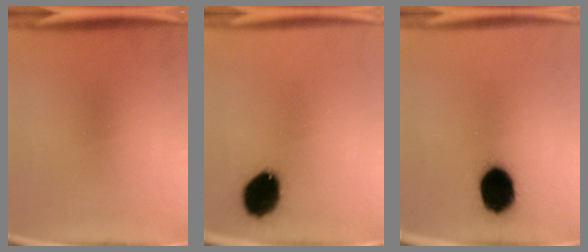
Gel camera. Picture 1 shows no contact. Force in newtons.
{"total": 12.0}
{"total": 12.7}